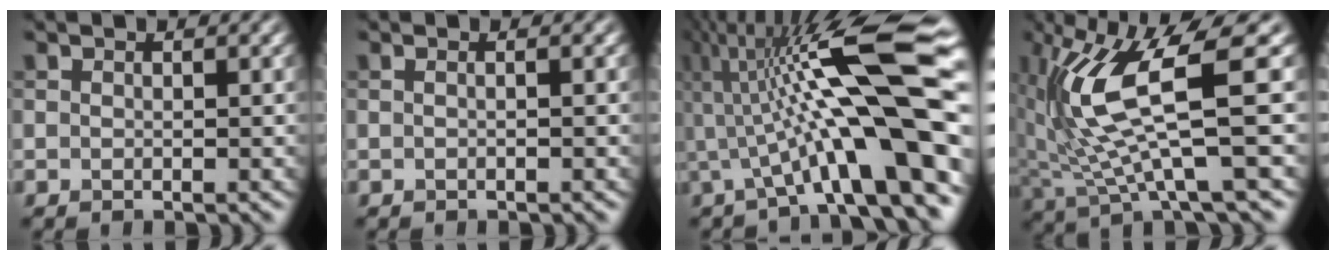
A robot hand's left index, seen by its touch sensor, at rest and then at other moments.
{"total": 1.1, "force": [0.1, 0.5, 1.0], "torque": [-0.011, -0.003, -0.010]}
{"total": 15.1, "force": [0.8, 3.2, 14.7], "torque": [-0.215, 0.024, 0.007]}
{"total": 9.3, "force": [1.5, 2.2, 8.9], "torque": [-0.190, -0.013, 0.037]}